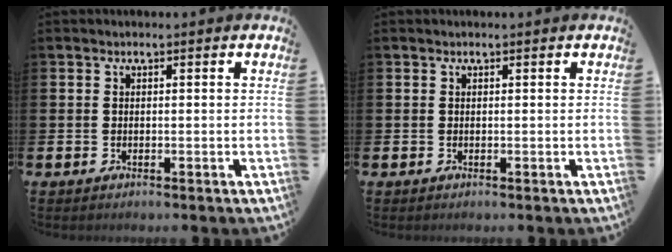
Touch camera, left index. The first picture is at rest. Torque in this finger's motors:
{"motor_torque": [-0.38, 0.47, -0.24, -0.03]}